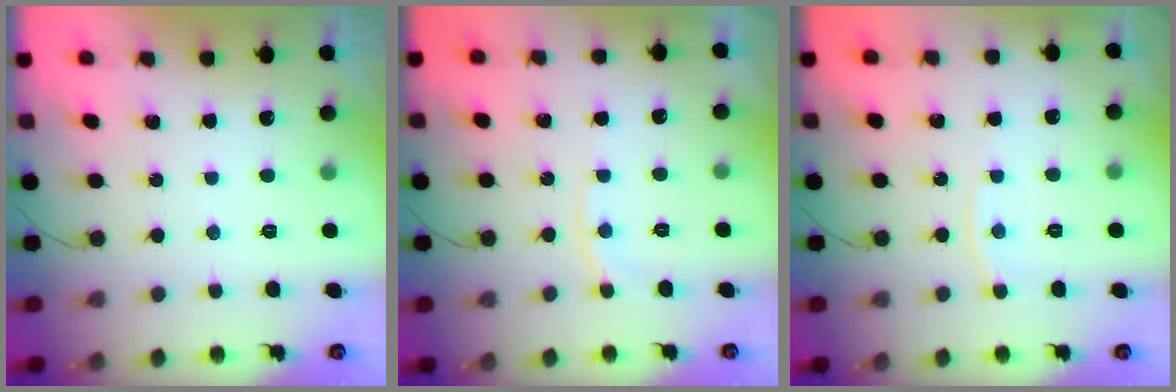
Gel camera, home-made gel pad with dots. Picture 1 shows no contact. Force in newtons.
{"total": 4.4, "press": 4.4, "slide": 0.5}
{"total": 4.5, "press": 4.4, "slide": 0.6}